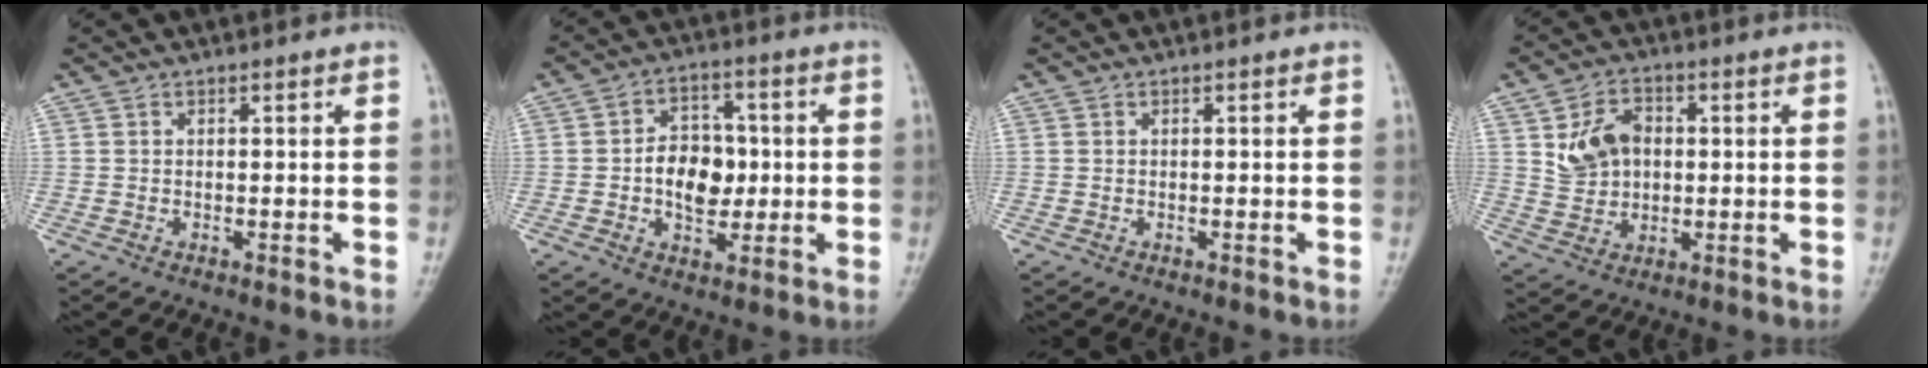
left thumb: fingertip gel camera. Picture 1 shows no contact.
{"total": 9.4, "force": [-0.4, 6.7, 6.5], "torque": [-0.064, 0.011, -0.010]}
{"total": 0.0}
{"total": 8.7, "force": [1.6, 6.5, 5.6], "torque": [-0.076, 0.003, 0.032]}